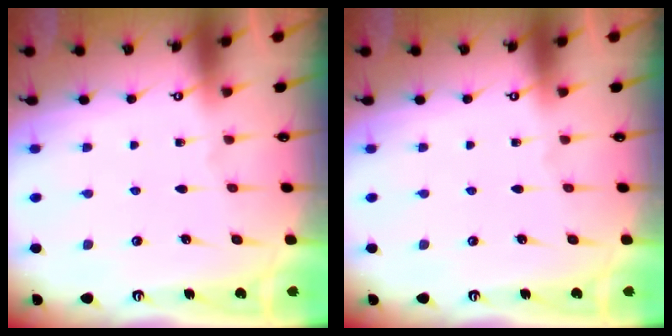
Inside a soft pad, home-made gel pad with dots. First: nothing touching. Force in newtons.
{"total": 0.0}